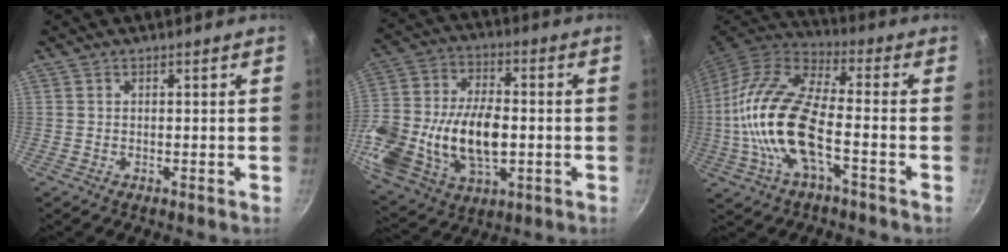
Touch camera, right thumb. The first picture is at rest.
{"total": 26.0, "force": [-4.0, 15.6, 20.4], "torque": [-0.456, 0.001, -0.054]}
{"total": 18.4, "force": [-4.1, 7.5, 16.2], "torque": [-0.344, 0.033, -0.079]}